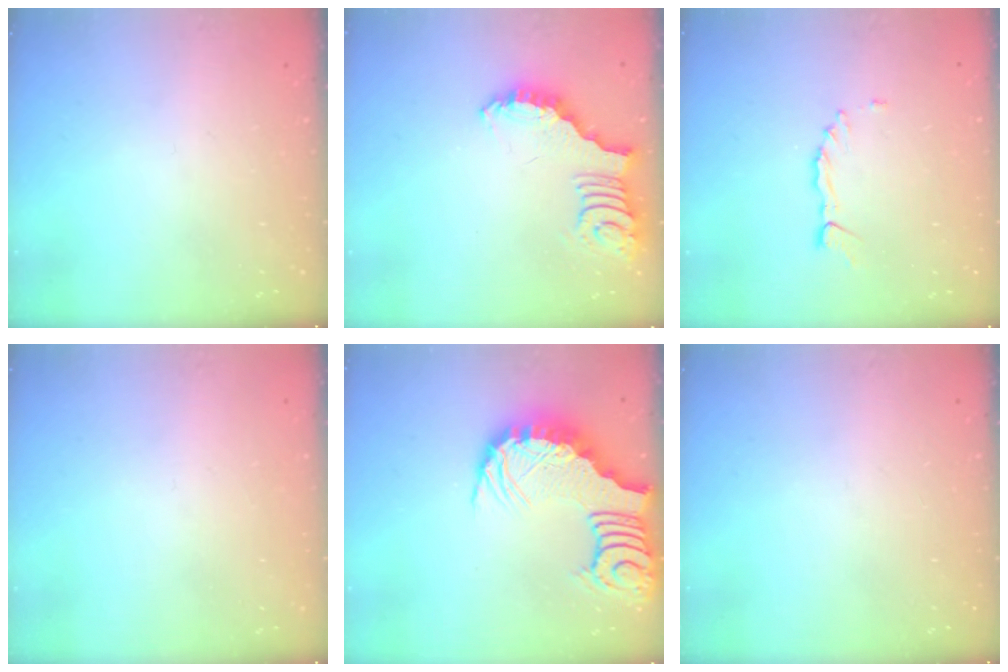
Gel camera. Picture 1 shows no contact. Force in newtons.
{"total": 2.4, "press": 2.4, "slide": 0.5}
{"total": 1.5, "press": 1.5, "slide": 0.2}
{"total": 0.0}
{"total": 6.4, "press": 6.3, "slide": 0.7}
{"total": 0.0}